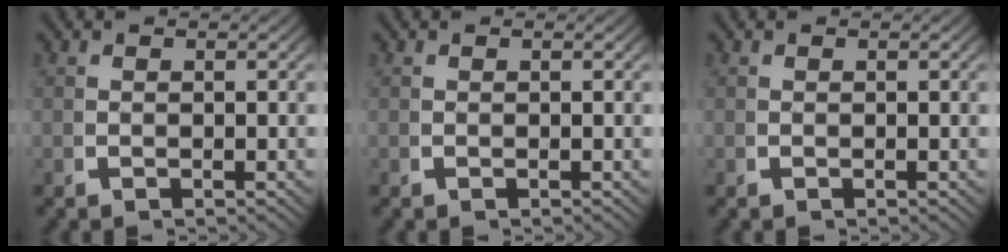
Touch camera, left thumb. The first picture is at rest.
{"total": 0.0}
{"total": 0.0}